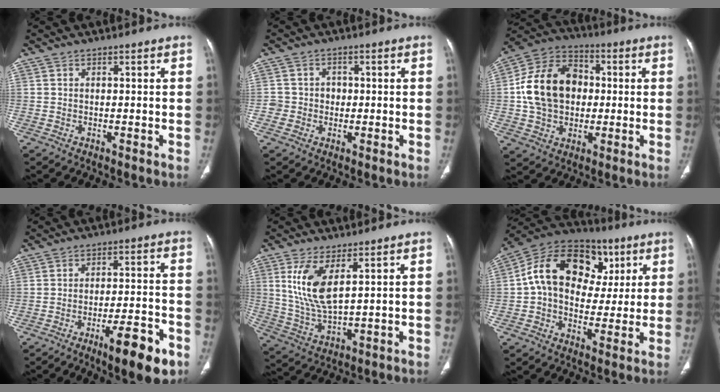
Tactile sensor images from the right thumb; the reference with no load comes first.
{"total": 3.4, "force": [-0.3, 3.3, 0.6], "torque": [0.019, 0.012, -0.007]}
{"total": 16.5, "force": [0.5, 12.6, 10.6], "torque": [-0.166, 0.025, 0.007]}
{"total": 11.3, "force": [-6.2, 2.6, 9.1], "torque": [-0.125, 0.026, -0.085]}
{"total": 9.5, "force": [3.5, 3.4, 8.2], "torque": [-0.173, -0.024, 0.083]}
{"total": 19.9, "force": [4.7, 14.4, 12.9], "torque": [-0.182, 0.024, 0.068]}